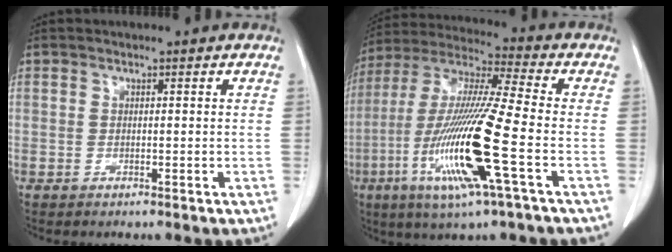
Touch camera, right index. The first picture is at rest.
{"total": 18.5, "force": [-5.7, 0.3, 17.6], "torque": [-0.371, -0.023, -0.114]}